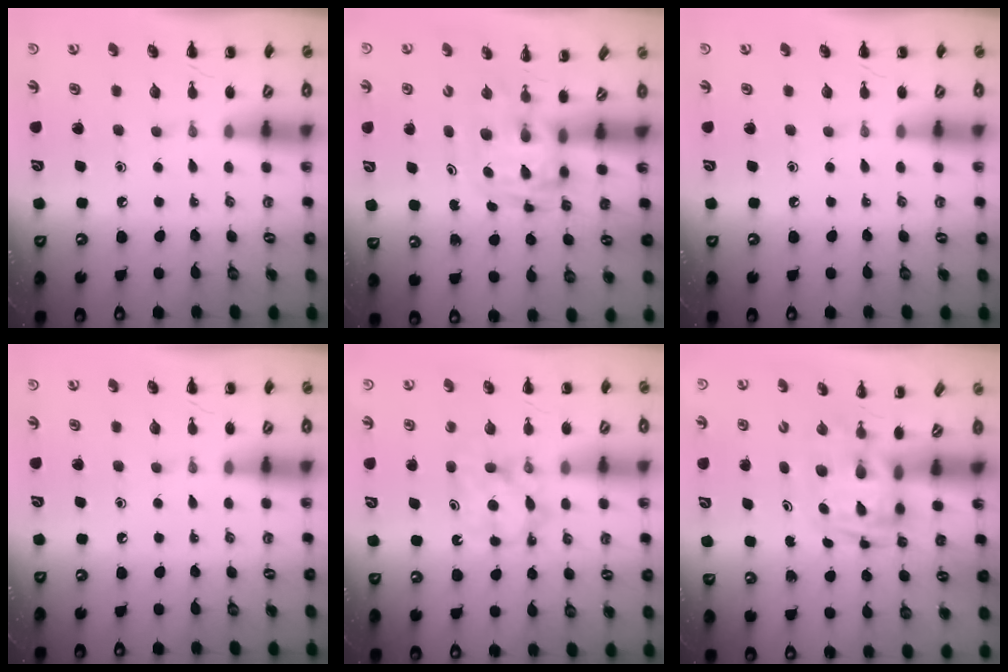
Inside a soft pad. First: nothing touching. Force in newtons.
{"total": 3.4, "press": 3.3, "slide": 0.6}
{"total": 0.0}
{"total": 0.0}
{"total": 5.9, "press": 5.8, "slide": 0.8}
{"total": 2.7, "press": 2.6, "slide": 0.5}